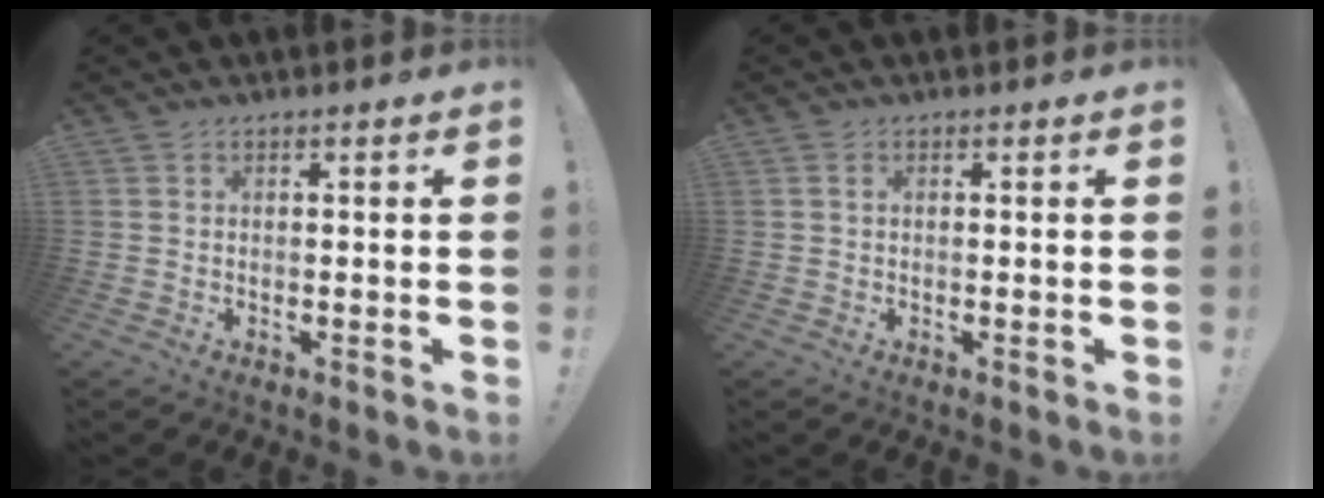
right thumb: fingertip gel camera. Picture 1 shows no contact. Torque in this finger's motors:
{"motor_torque": [0.22, 0.16, -0.01, -0.04, -0.07]}